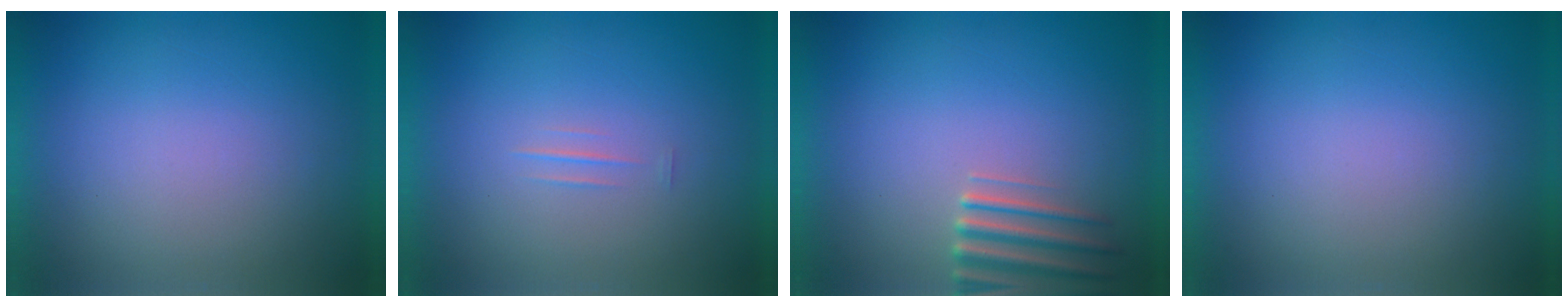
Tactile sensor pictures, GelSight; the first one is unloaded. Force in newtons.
{"total": 1.3}
{"total": 2.8}
{"total": 0.0}